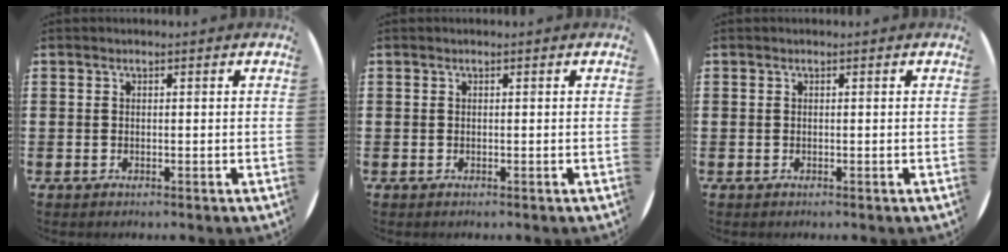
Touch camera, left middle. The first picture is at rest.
{"total": 0.0}
{"total": 0.0}